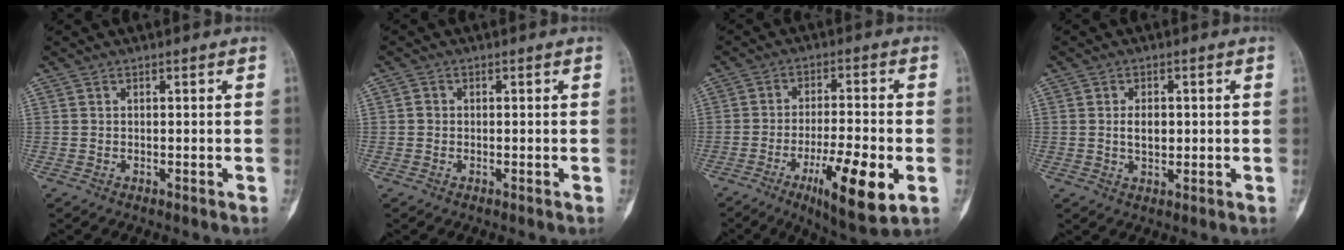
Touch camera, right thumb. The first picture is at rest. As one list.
[{"total": 1.2, "force": [-0.1, 1.1, 0.4], "torque": [-0.002, 0.003, -0.002]}, {"total": 13.7, "force": [-5.0, 3.3, 12.3], "torque": [-0.200, 0.003, -0.078]}, {"total": 3.7, "force": [0.2, 2.3, 2.9], "torque": [-0.039, -0.001, 0.006]}]